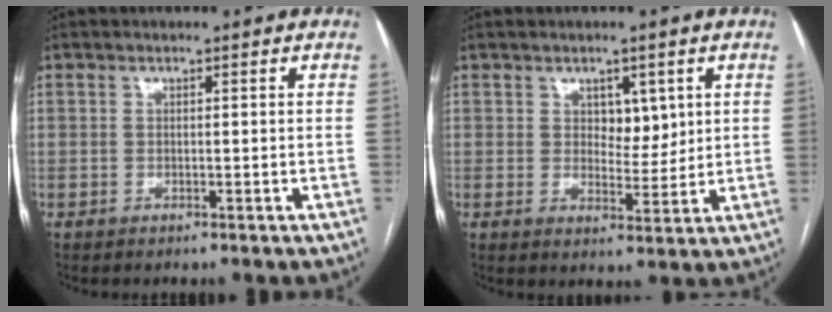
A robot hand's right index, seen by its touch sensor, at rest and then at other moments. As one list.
[{"total": 4.3, "force": [1.7, 2.5, 3.1], "torque": [-0.039, -0.003, 0.031]}]